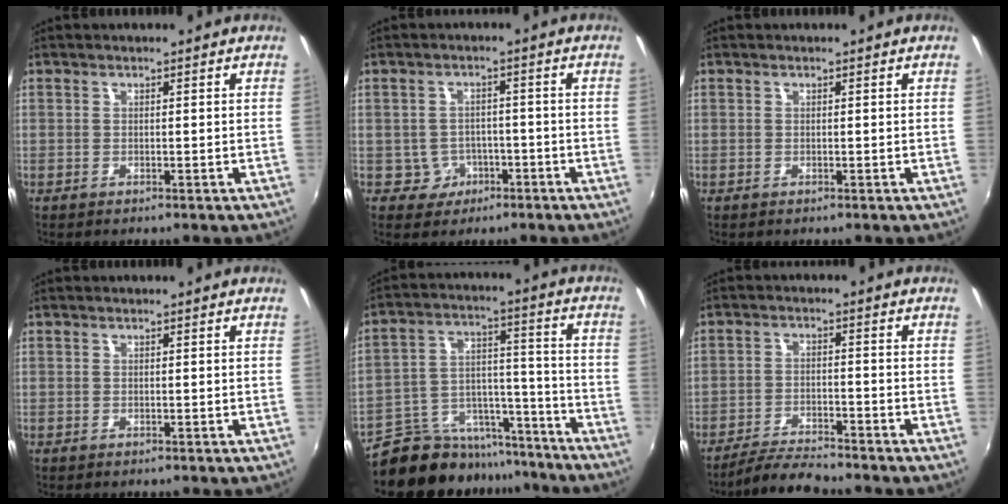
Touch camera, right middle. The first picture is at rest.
{"total": 4.2, "force": [-2.0, 3.7, 0.4], "torque": [-0.018, 0.012, -0.024]}
{"total": 0.0}
{"total": 0.0}
{"total": 15.3, "force": [-13.6, 6.3, 3.3], "torque": [-0.066, 0.043, -0.206]}
{"total": 6.8, "force": [-6.4, 0.4, 2.3], "torque": [-0.065, -0.007, -0.115]}